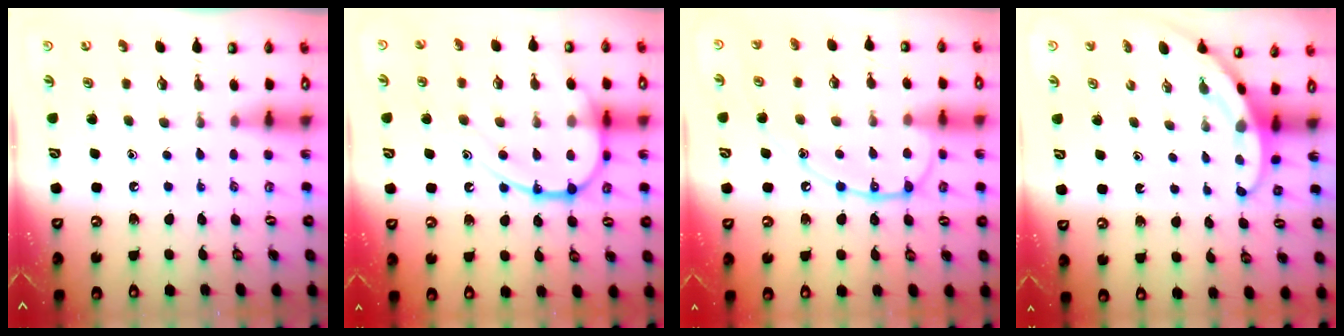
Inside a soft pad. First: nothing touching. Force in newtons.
{"total": 16.1, "press": 16.0, "slide": 1.6}
{"total": 15.9, "press": 15.9, "slide": 1.3}
{"total": 3.3, "press": 3.3, "slide": 0.1}